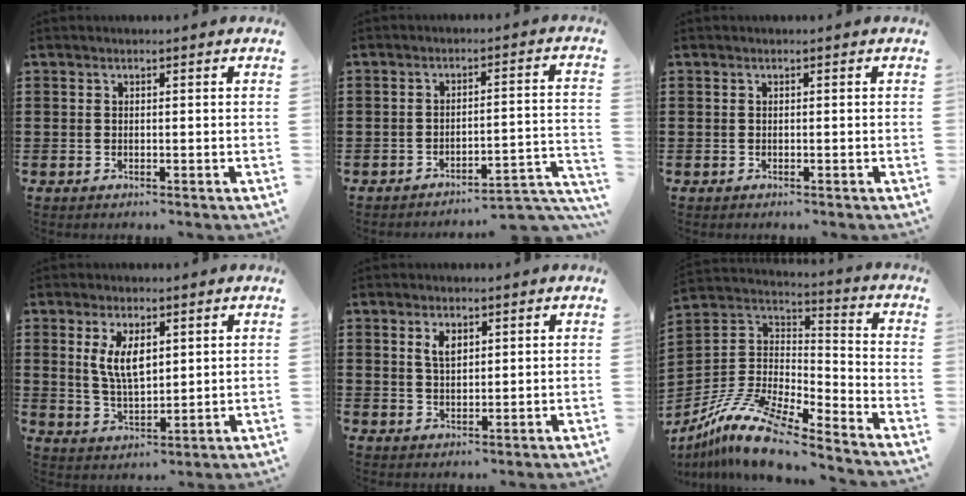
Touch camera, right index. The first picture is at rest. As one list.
[{"total": 4.3, "force": [-4.0, -0.1, 1.5], "torque": [-0.030, -0.011, -0.083]}, {"total": 0.0}, {"total": 5.9, "force": [1.9, 2.7, 5.0], "torque": [-0.096, 0.001, 0.032]}, {"total": 2.9, "force": [1.4, 1.5, 2.1], "torque": [-0.046, 0.005, 0.025]}, {"total": 13.0, "force": [-10.4, 2.8, 7.3], "torque": [-0.162, 0.022, -0.207]}]